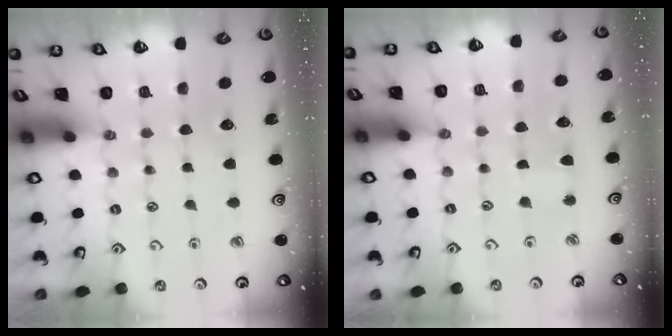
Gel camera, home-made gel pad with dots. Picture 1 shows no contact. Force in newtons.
{"total": 2.6, "press": 2.6, "slide": 0.2}